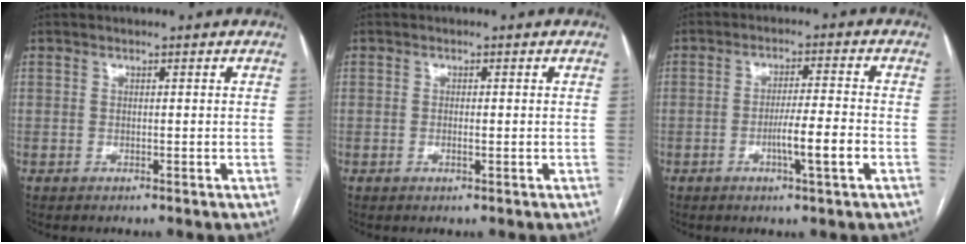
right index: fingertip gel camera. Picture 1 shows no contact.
{"total": 1.0, "force": [-0.2, 0.2, 0.9], "torque": [-0.017, -0.001, -0.004]}
{"total": 6.3, "force": [-2.2, -0.3, 5.9], "torque": [-0.097, -0.005, -0.038]}